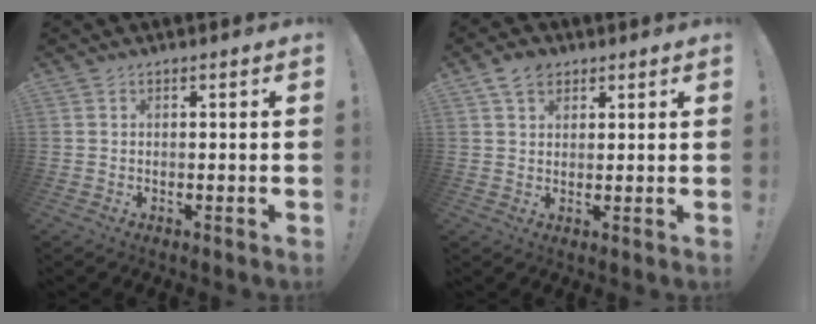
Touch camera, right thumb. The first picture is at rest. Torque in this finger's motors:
{"motor_torque": [-0.21, 0.47, 0.00, 0.01, 0.00]}